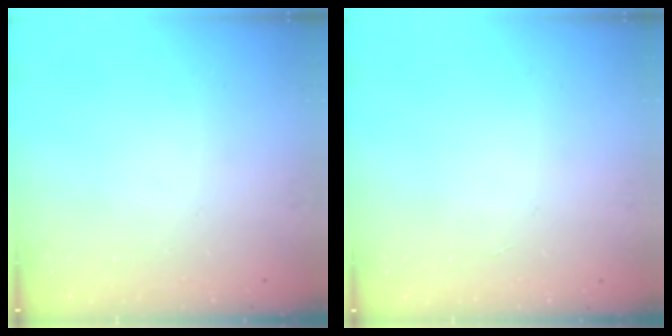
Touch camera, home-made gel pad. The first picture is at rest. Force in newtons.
{"total": 0.0}